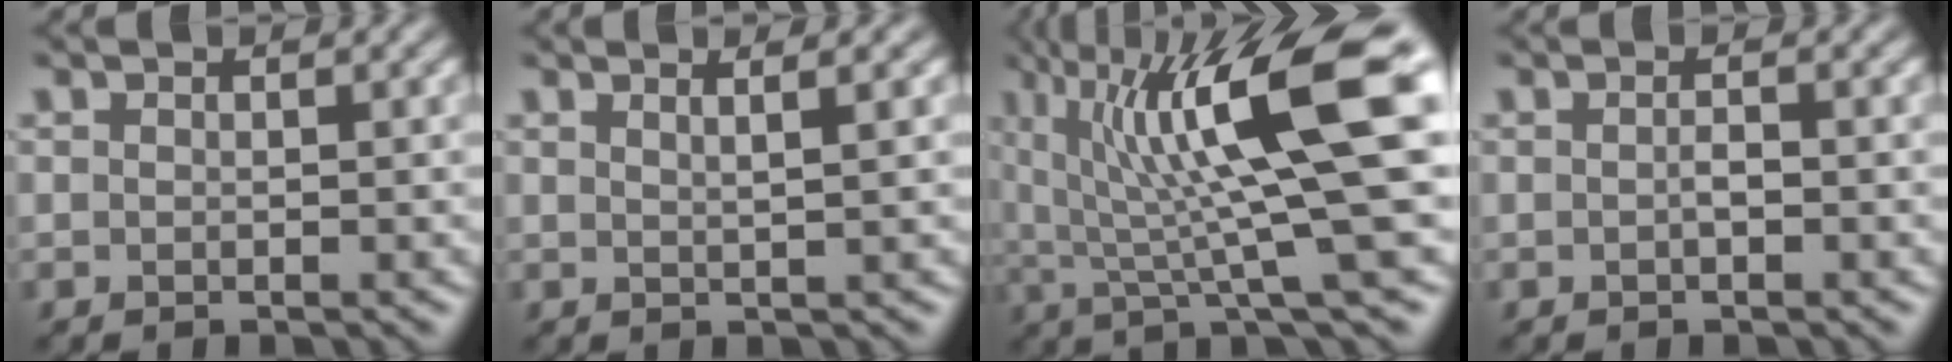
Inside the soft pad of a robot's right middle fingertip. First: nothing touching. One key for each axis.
{"total": 2.1, "fx": 1.2, "fy": 0.6, "fz": 1.6, "tx": -0.019, "ty": 0.009, "tz": 0.000}
{"total": 13.7, "fx": 4.5, "fy": 2.4, "fz": 12.7, "tx": -0.194, "ty": 0.012, "tz": 0.080}
{"total": 0.9, "fx": -0.2, "fy": 0.1, "fz": 0.8, "tx": -0.019, "ty": 0.001, "tz": -0.002}